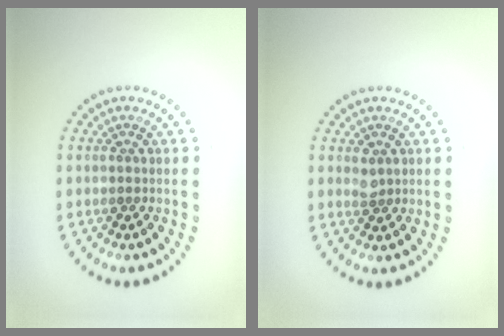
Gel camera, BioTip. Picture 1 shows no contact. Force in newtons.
{"total": 1.1, "press": 1.1, "slide": 0.3}